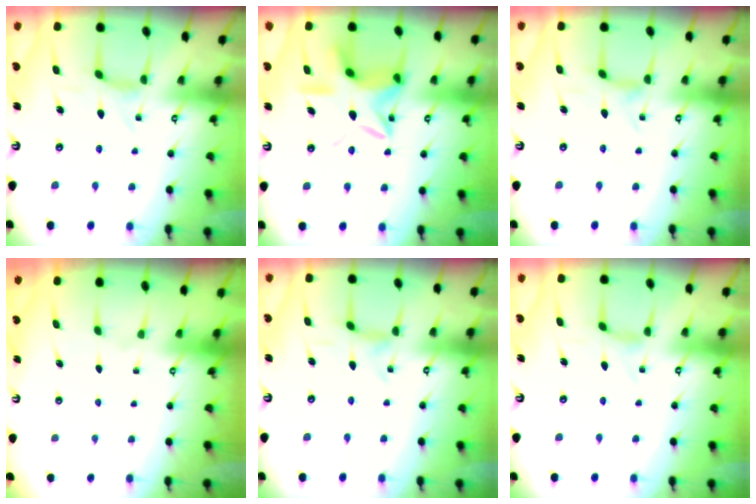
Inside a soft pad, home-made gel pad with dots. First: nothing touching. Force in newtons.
{"total": 15.1, "press": 15.1, "slide": 1.3}
{"total": 0.0}
{"total": 0.0}
{"total": 0.6, "press": 0.5, "slide": 0.2}
{"total": 0.0}